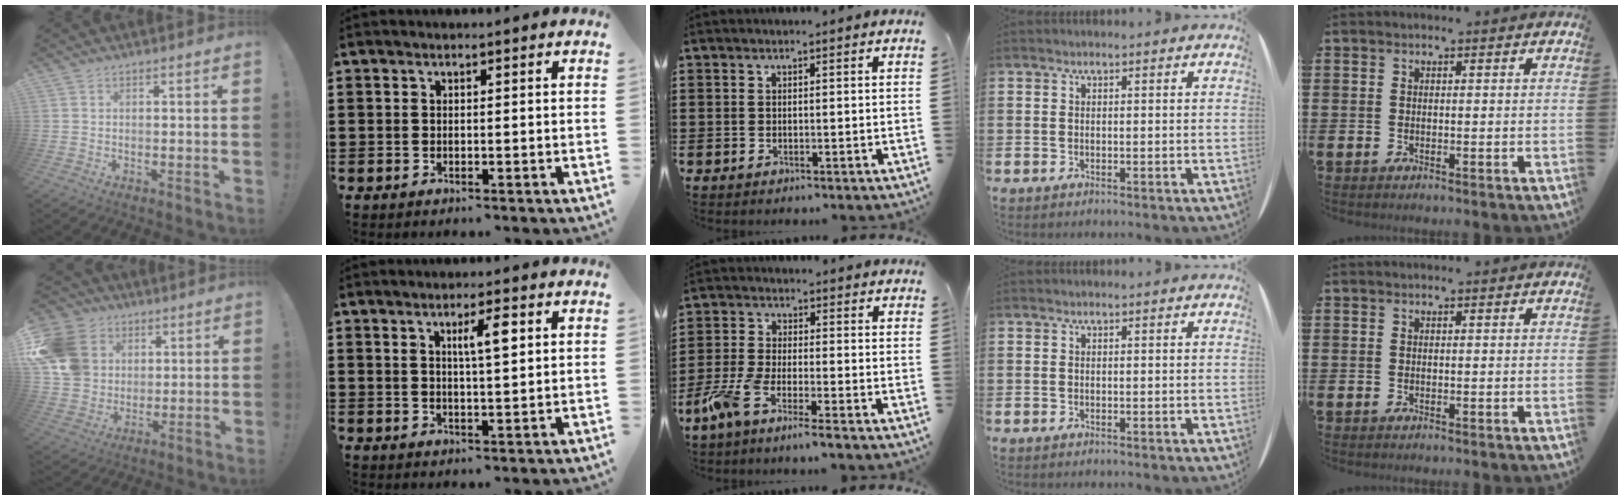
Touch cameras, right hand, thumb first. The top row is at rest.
{"thumb": {"total": 16.3, "force": [4.8, 13.9, 7.3], "torque": [-0.126, -0.012, 0.103]}, "index": {"total": 4.3, "force": [1.6, 0.8, 3.9], "torque": [-0.063, 0.000, 0.020]}, "middle": {"total": 5.4, "force": [-4.1, 0.3, 3.5], "torque": [-0.094, -0.017, -0.082]}}